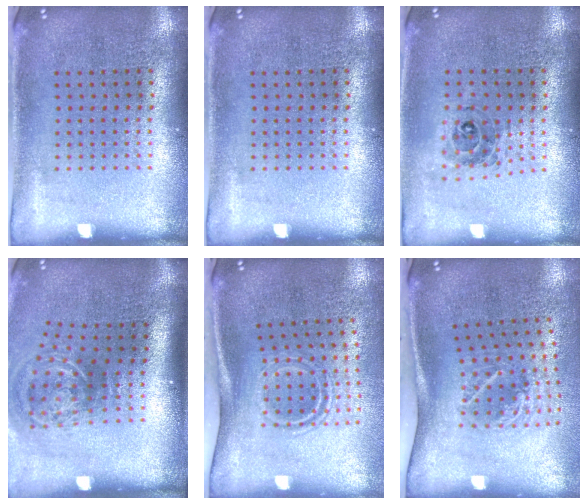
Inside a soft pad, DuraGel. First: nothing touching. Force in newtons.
{"total": 0.0}
{"total": 0.5, "press": 0.5, "slide": 0.2}
{"total": 2.1, "press": 1.3, "slide": 1.7}
{"total": 1.9, "press": 1.1, "slide": 1.5}
{"total": 2.0, "press": 1.2, "slide": 1.6}